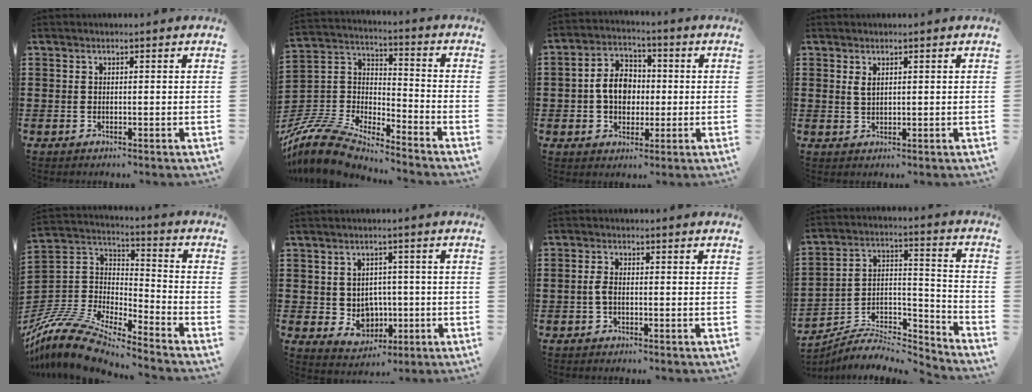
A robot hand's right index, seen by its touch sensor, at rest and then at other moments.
{"total": 9.6, "force": [-8.9, 1.9, 2.9], "torque": [-0.094, -0.001, -0.188]}
{"total": 6.6, "force": [-0.3, 5.0, 4.2], "torque": [-0.090, 0.011, -0.012]}
{"total": 1.5, "force": [0.8, 0.6, 1.1], "torque": [-0.023, 0.003, 0.014]}
{"total": 11.6, "force": [-10.6, 2.2, 4.3], "torque": [-0.112, 0.011, -0.219]}
{"total": 4.1, "force": [0.4, 3.9, 1.2], "torque": [-0.024, -0.004, 0.005]}
{"total": 1.9, "force": [-0.4, 0.8, 1.7], "torque": [-0.048, -0.005, -0.013]}
{"total": 5.7, "force": [-5.1, 2.0, 1.6], "torque": [-0.030, 0.005, -0.102]}